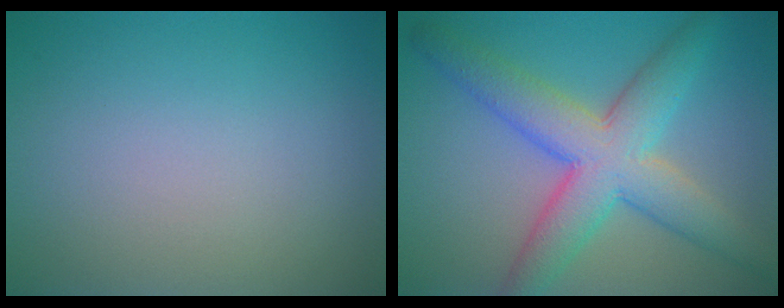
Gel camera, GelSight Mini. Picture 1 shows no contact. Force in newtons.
{"total": 7.7, "press": 7.7, "slide": 0.2}